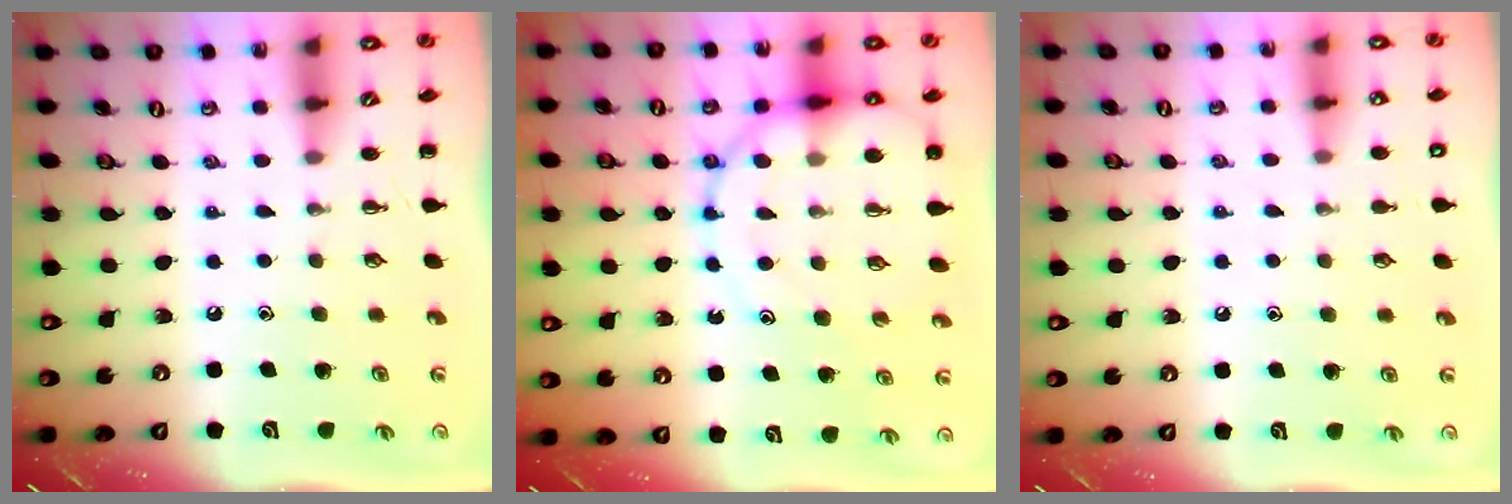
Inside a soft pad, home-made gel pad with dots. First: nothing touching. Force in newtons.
{"total": 13.9, "press": 13.6, "slide": 3.1}
{"total": 5.2, "press": 5.0, "slide": 1.5}